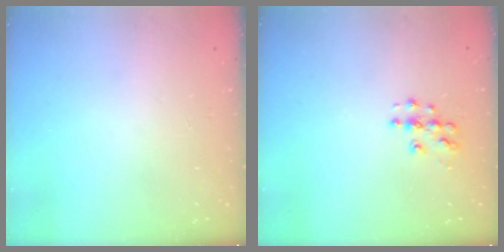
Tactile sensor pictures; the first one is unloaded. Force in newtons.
{"total": 6.1, "press": 6.1, "slide": 0.3}